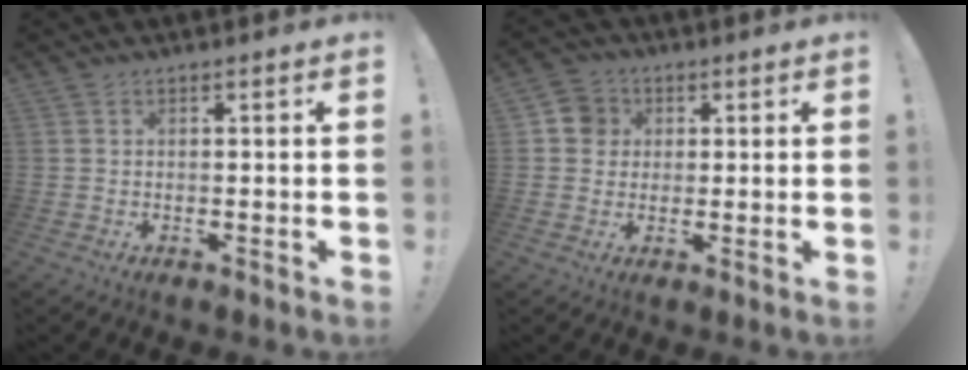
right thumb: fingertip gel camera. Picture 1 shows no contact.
{"total": 6.2, "force": [1.3, 5.8, 1.7], "torque": [-0.017, 0.004, 0.025]}